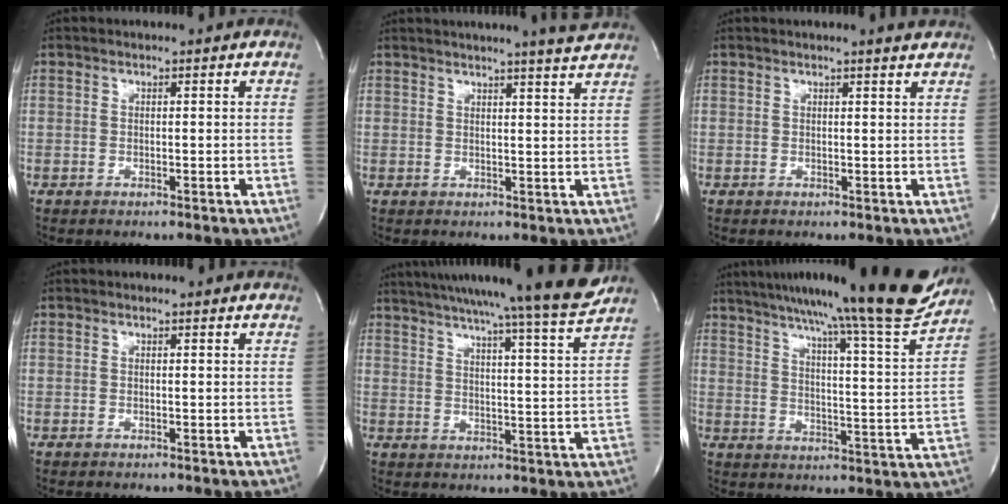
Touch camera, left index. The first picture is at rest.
{"total": 6.8, "force": [6.2, -1.2, 2.5], "torque": [-0.039, -0.005, 0.067]}
{"total": 2.2, "force": [2.1, -0.3, 0.7], "torque": [-0.016, -0.004, 0.018]}
{"total": 1.3, "force": [1.2, 0.5, 0.1], "torque": [-0.017, 0.007, 0.005]}
{"total": 21.1, "force": [18.7, -1.9, 9.5], "torque": [-0.155, -0.048, 0.249]}
{"total": 23.6, "force": [20.3, -0.8, 12.1], "torque": [-0.191, -0.050, 0.272]}